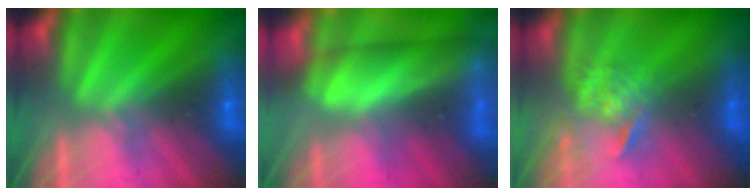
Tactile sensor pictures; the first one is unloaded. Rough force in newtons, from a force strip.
{"total": 4.4}
{"total": 3.8}